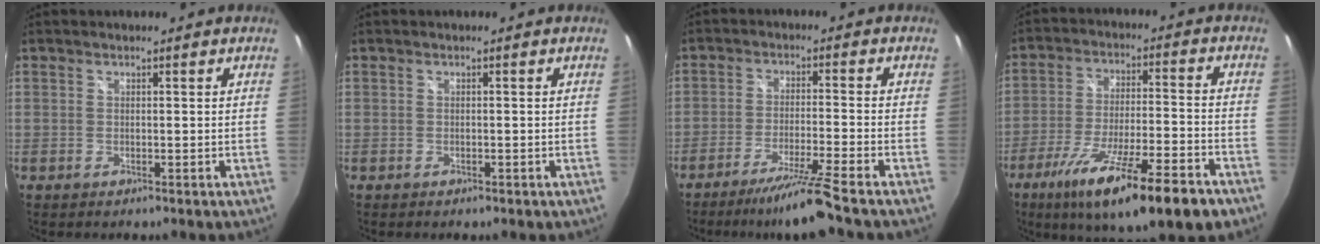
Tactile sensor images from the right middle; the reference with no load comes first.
{"total": 1.0, "force": [-0.5, 0.8, 0.5], "torque": [-0.009, -0.005, -0.004]}
{"total": 8.6, "force": [-7.1, -2.0, 4.4], "torque": [-0.098, -0.013, -0.120]}
{"total": 20.4, "force": [-12.6, 3.8, 15.6], "torque": [-0.269, -0.055, -0.196]}